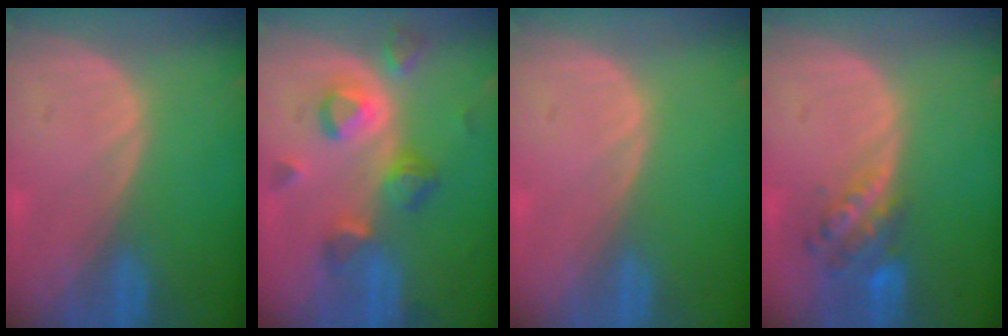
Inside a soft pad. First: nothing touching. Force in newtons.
{"total": 7.2, "press": 7.2, "slide": 1.0}
{"total": 0.0}
{"total": 5.7, "press": 5.0, "slide": 2.8}